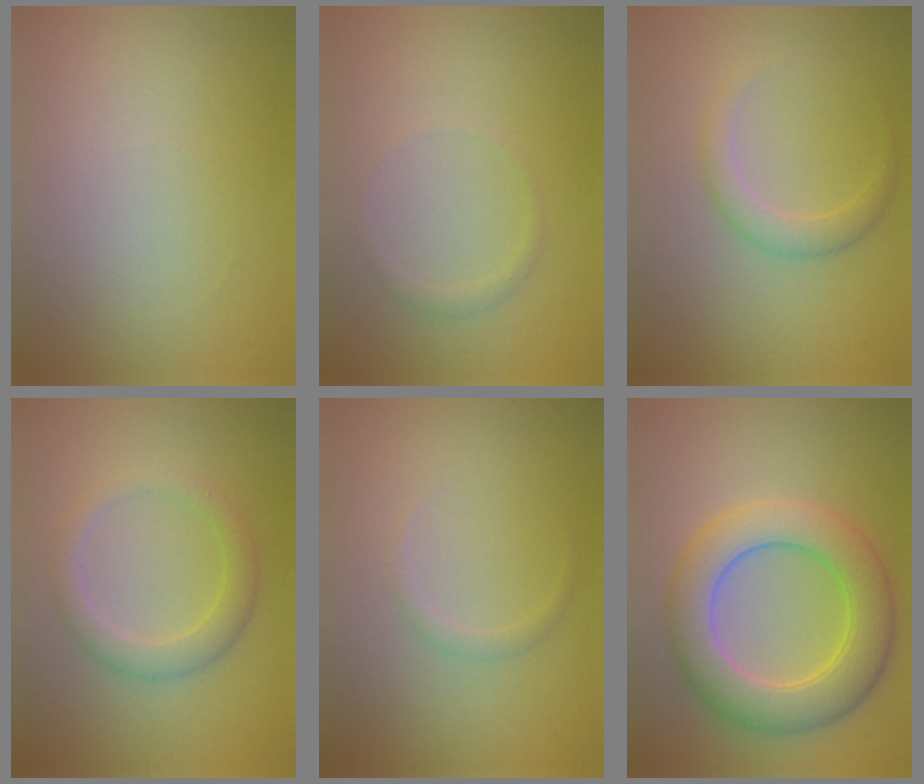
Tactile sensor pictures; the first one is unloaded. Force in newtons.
{"total": 0.7, "press": 0.7, "slide": 0.0}
{"total": 2.0, "press": 2.0, "slide": 0.2}
{"total": 2.7, "press": 2.7, "slide": 0.1}
{"total": 0.8, "press": 0.8, "slide": 0.0}
{"total": 7.1, "press": 7.1, "slide": 0.1}